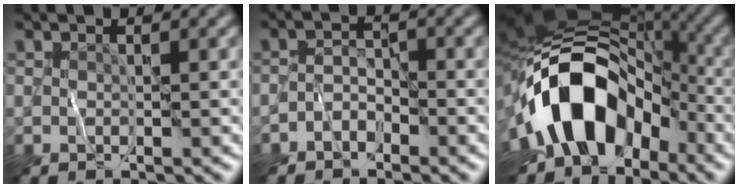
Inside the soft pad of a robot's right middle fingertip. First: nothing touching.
{"total": 1.7, "force": [-1.3, 1.0, 0.5], "torque": [-0.006, 0.010, -0.030]}
{"total": 14.2, "force": [-4.8, 9.5, 9.3], "torque": [-0.146, 0.009, -0.094]}